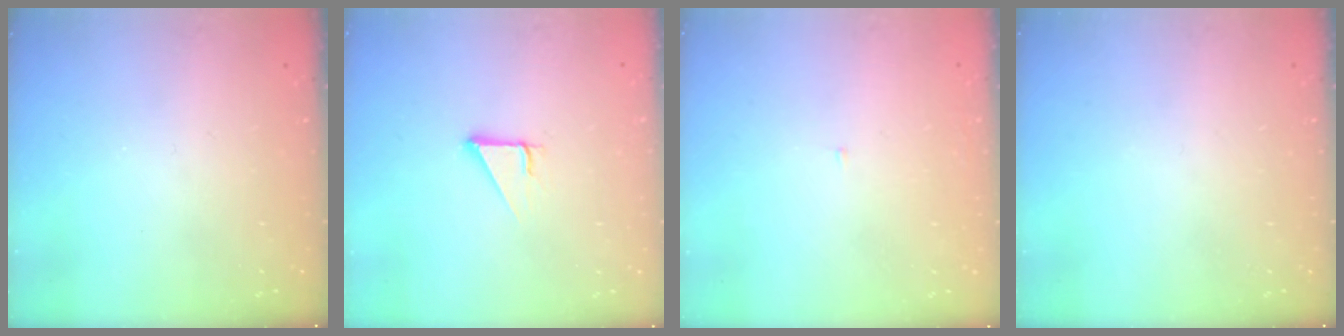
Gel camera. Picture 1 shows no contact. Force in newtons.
{"total": 3.0, "press": 3.0, "slide": 0.1}
{"total": 2.1, "press": 2.1, "slide": 0.2}
{"total": 0.0}